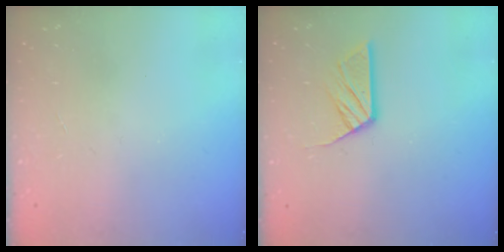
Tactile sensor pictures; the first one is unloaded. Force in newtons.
{"total": 6.9, "press": 6.9, "slide": 0.6}